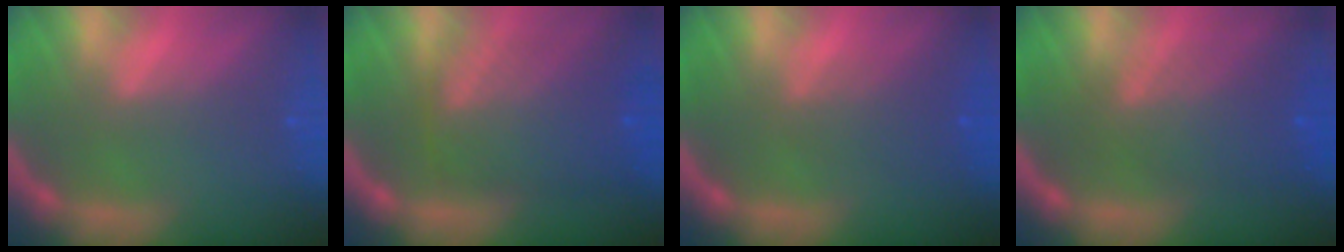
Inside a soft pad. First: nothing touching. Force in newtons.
{"total": 8.0}
{"total": 3.0}
{"total": 6.1}